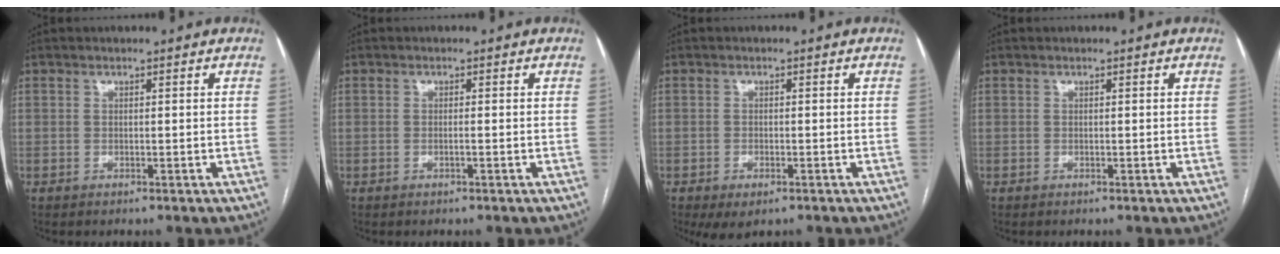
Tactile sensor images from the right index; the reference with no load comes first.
{"total": 0.7, "force": [-0.2, -0.1, 0.6], "torque": [-0.013, 0.001, -0.003]}
{"total": 3.4, "force": [-1.9, 1.6, 2.3], "torque": [-0.037, -0.006, -0.022]}
{"total": 0.0}